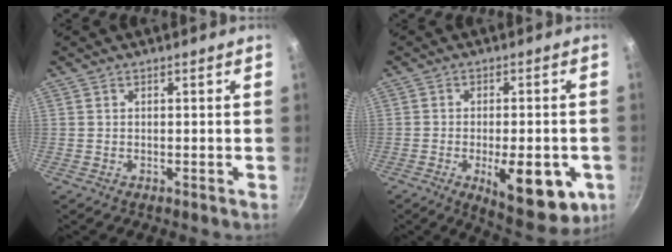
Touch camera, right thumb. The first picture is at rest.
{"total": 14.4, "force": [-4.9, 5.8, 12.2], "torque": [-0.151, -0.003, -0.056]}